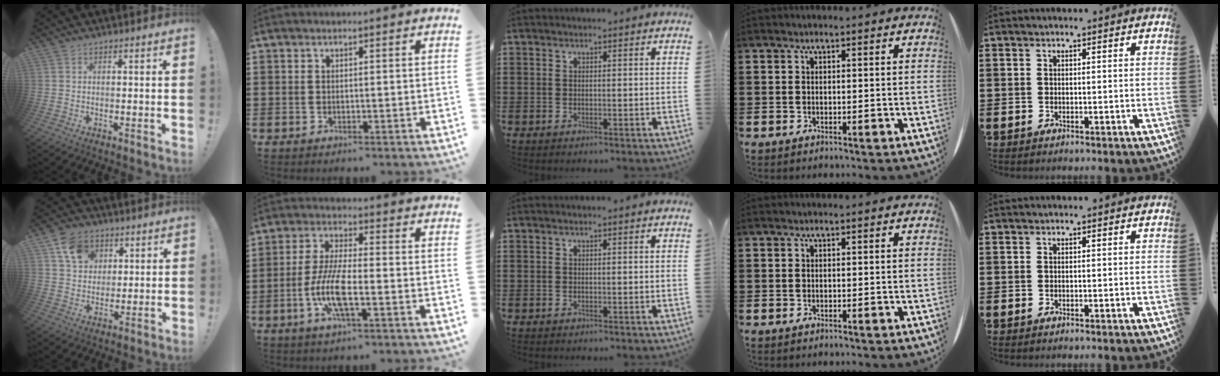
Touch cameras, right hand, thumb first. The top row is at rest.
{"thumb": {"total": 10.4, "force": [4.8, 8.4, 3.7], "torque": [-0.052, -0.018, 0.094]}, "index": {"total": 8.4, "force": [-2.7, 2.3, 7.7], "torque": [-0.173, -0.015, -0.056]}}